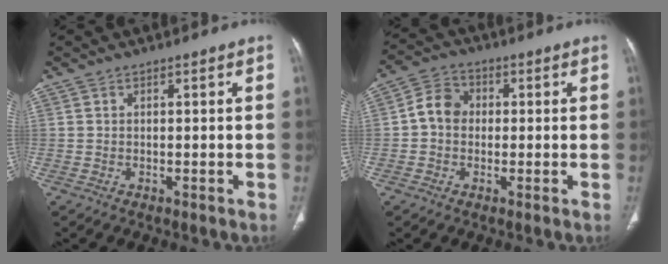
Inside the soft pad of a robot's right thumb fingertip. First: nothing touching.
{"total": 6.0, "force": [-0.1, 5.1, 3.2], "torque": [-0.043, 0.018, -0.013]}